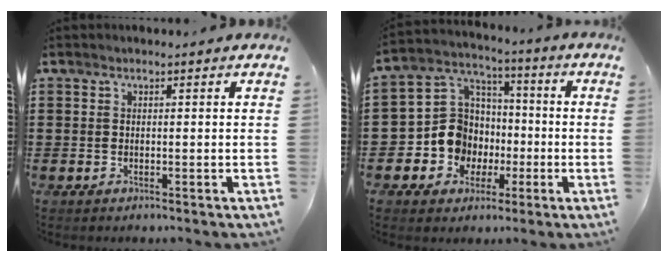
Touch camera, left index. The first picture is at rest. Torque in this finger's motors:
{"motor_torque": [0.89, -0.20, 0.42, 0.08]}